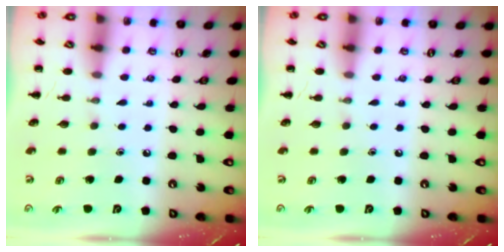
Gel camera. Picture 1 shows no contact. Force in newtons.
{"total": 0.0}